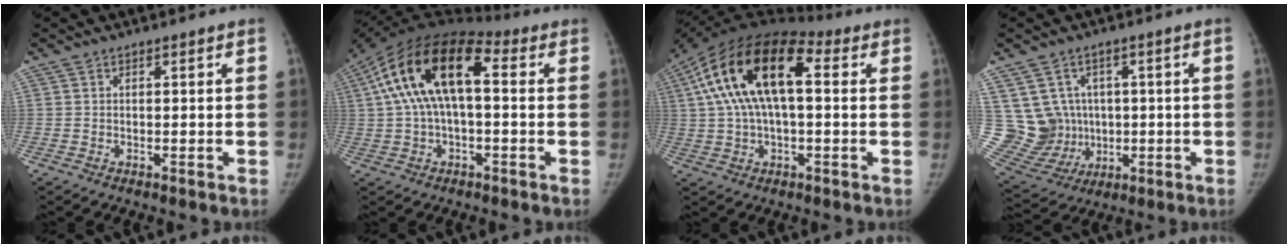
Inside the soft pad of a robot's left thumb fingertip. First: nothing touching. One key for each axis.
{"total": 17.3, "fx": 2.8, "fy": 8.6, "fz": 14.8, "tx": -0.274, "ty": 0.053, "tz": 0.036}
{"total": 19.4, "fx": 4.0, "fy": 9.6, "fz": 16.3, "tx": -0.300, "ty": 0.046, "tz": 0.055}
{"total": 11.7, "fx": 1.4, "fy": 11.0, "fz": 3.8, "tx": -0.039, "ty": 0.008, "tz": 0.057}